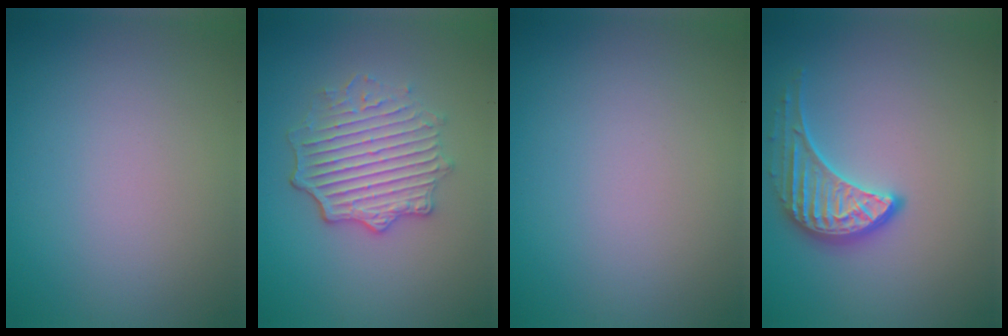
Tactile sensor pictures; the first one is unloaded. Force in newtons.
{"total": 5.0, "press": 4.1, "slide": 2.9}
{"total": 0.0}
{"total": 3.5, "press": 3.1, "slide": 1.5}